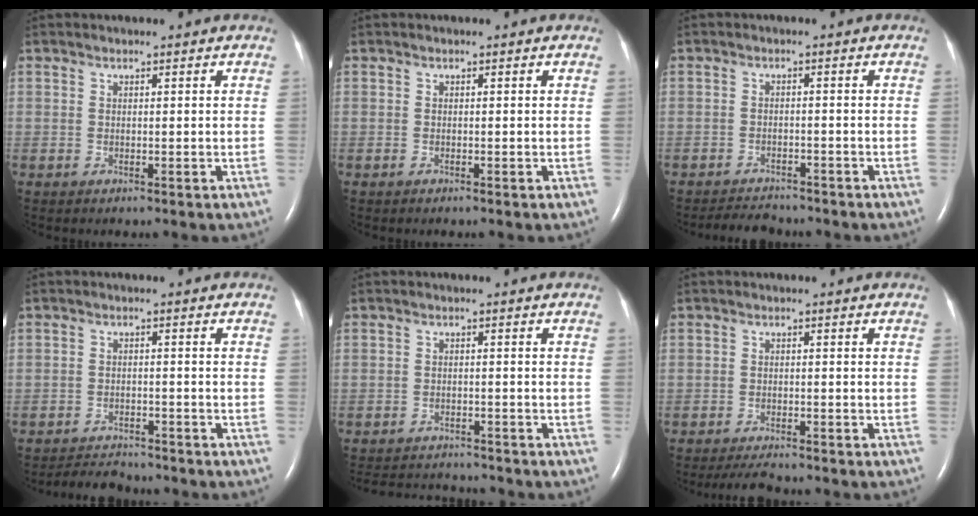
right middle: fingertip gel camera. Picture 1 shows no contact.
{"total": 0.0}
{"total": 4.4, "force": [-4.2, 1.0, 0.6], "torque": [-0.016, -0.011, -0.067]}
{"total": 4.3, "force": [-4.2, 0.7, 0.2], "torque": [-0.009, -0.012, -0.070]}
{"total": 8.1, "force": [-7.9, 1.2, 1.3], "torque": [-0.029, 0.004, -0.115]}
{"total": 3.8, "force": [-3.5, 0.3, 1.5], "torque": [-0.031, -0.014, -0.058]}